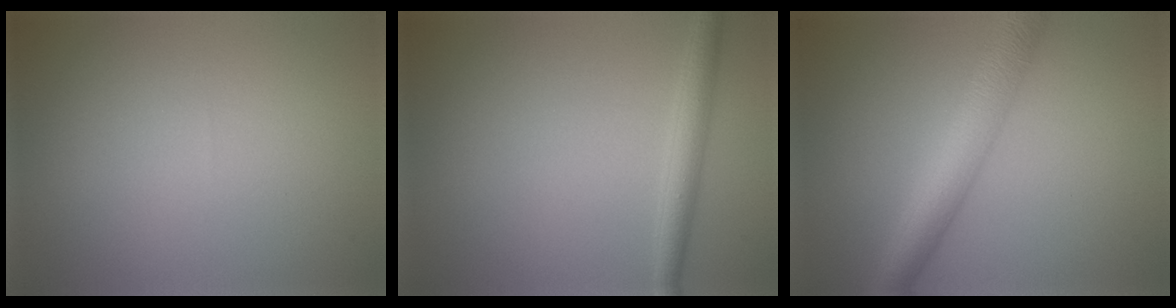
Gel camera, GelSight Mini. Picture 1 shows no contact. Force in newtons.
{"total": 2.6, "press": 2.6, "slide": 0.0}
{"total": 5.7, "press": 5.7, "slide": 0.2}